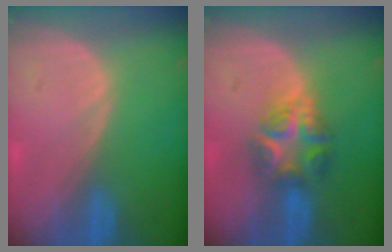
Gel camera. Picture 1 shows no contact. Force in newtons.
{"total": 6.3, "press": 6.2, "slide": 1.5}